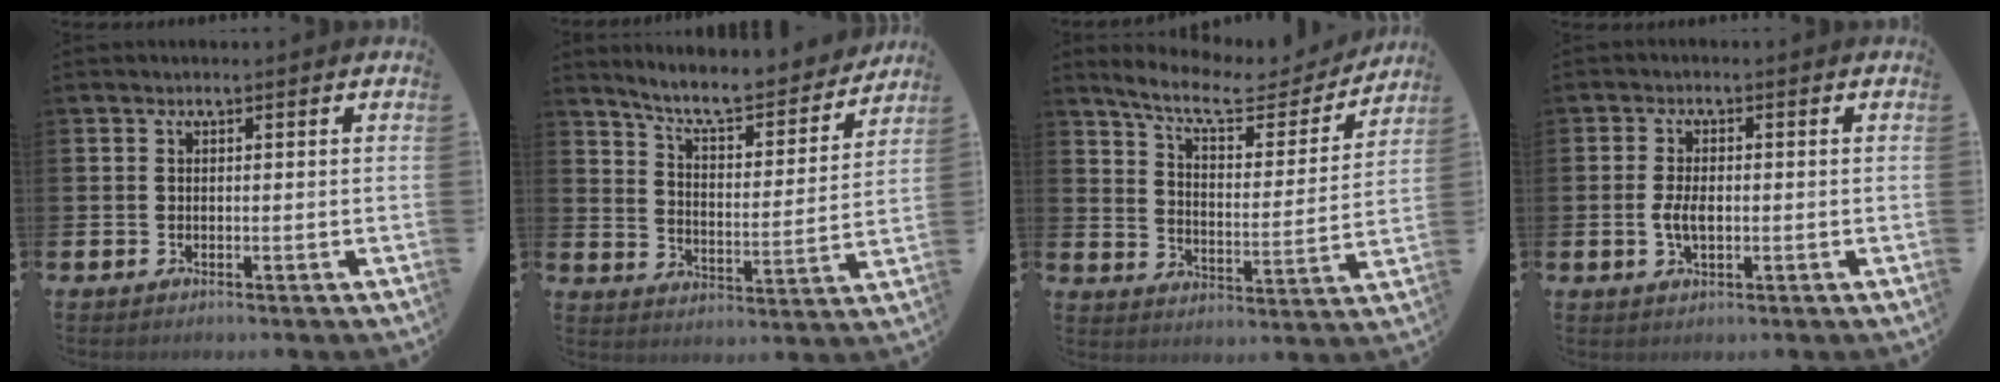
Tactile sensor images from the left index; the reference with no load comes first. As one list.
[{"total": 8.2, "force": [7.6, 1.3, 2.7], "torque": [-0.083, -0.056, 0.131]}, {"total": 9.4, "force": [8.2, 2.3, 4.0], "torque": [-0.104, -0.051, 0.139]}, {"total": 3.2, "force": [-0.3, 1.6, 2.7], "torque": [-0.039, 0.001, -0.009]}]